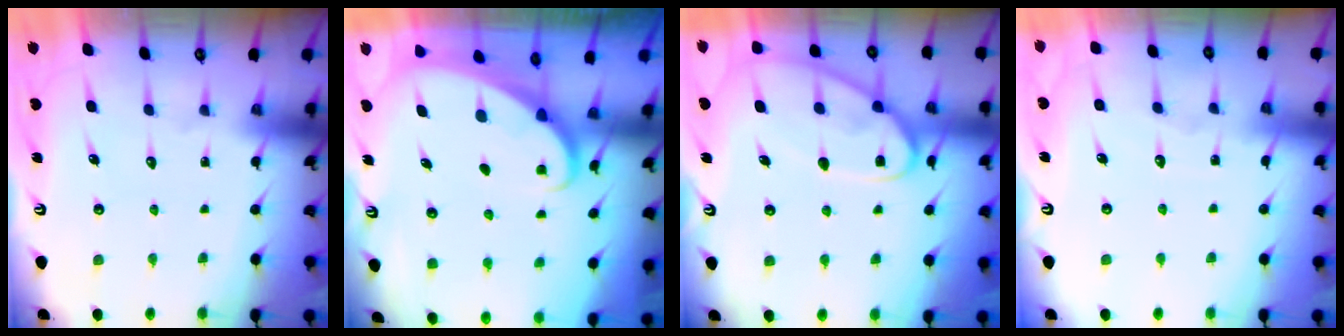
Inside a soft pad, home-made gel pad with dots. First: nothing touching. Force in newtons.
{"total": 2.0, "press": 2.0, "slide": 0.2}
{"total": 11.3, "press": 11.3, "slide": 0.8}
{"total": 2.8, "press": 2.8, "slide": 0.3}